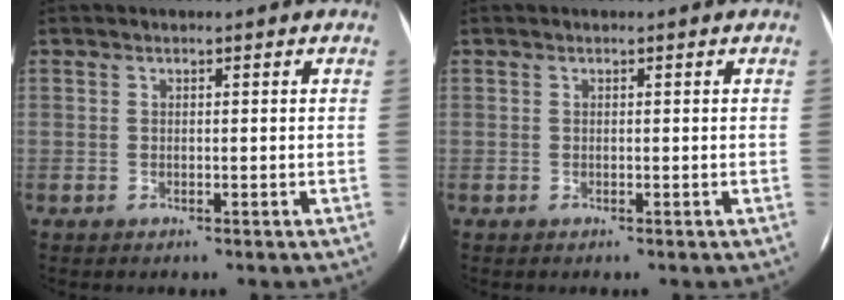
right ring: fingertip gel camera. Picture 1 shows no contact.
{"total": 0.0}